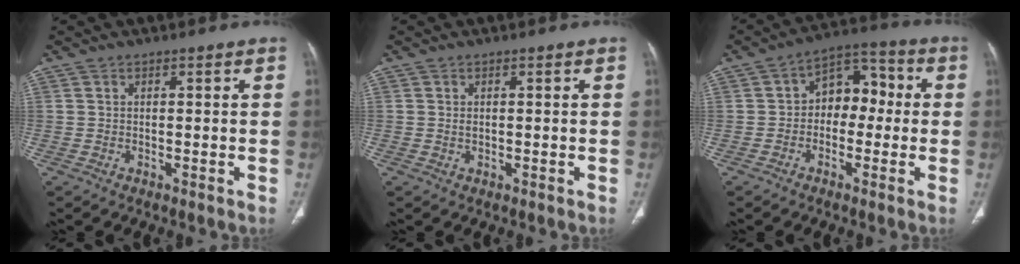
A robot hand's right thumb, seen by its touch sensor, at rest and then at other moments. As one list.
[{"total": 0.7, "force": [0.1, 0.5, 0.5], "torque": [-0.009, -0.001, 0.002]}, {"total": 9.3, "force": [-0.3, 6.6, 6.5], "torque": [-0.053, 0.039, -0.019]}]